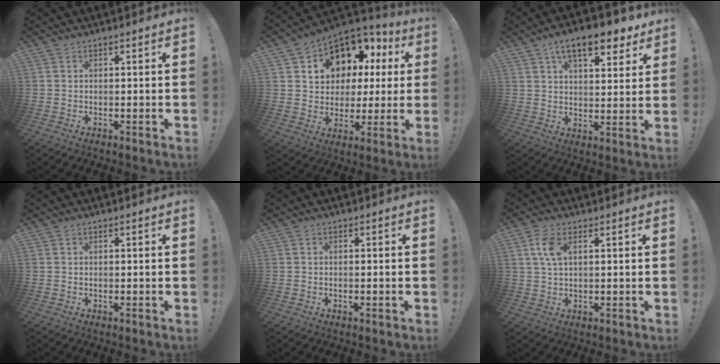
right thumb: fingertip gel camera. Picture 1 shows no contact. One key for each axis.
{"total": 10.9, "fx": 6.2, "fy": 8.3, "fz": 3.3, "tx": -0.055, "ty": -0.056, "tz": 0.132}
{"total": 12.3, "fx": 7.5, "fy": 4.7, "fz": 8.5, "tx": -0.122, "ty": -0.036, "tz": 0.125}
{"total": 0.0}
{"total": 0.6, "fx": -0.4, "fy": -0.2, "fz": 0.5, "tx": -0.008, "ty": -0.001, "tz": -0.005}
{"total": 5.9, "fx": 1.9, "fy": 2.9, "fz": 4.8, "tx": -0.101, "ty": 0.003, "tz": 0.035}